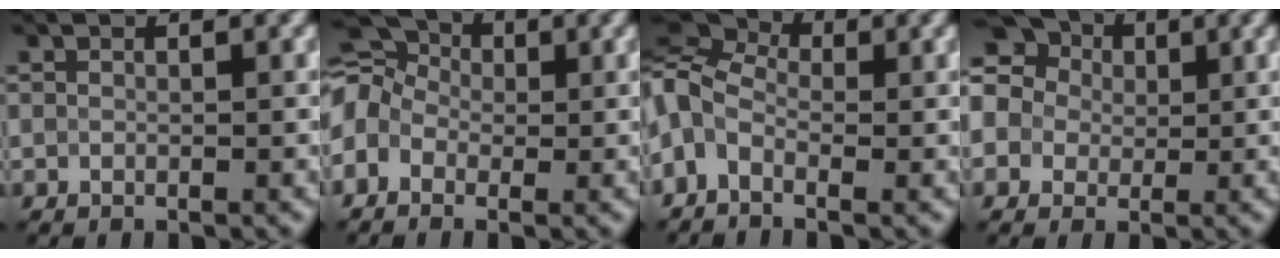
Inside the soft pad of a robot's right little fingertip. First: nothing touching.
{"total": 6.7, "force": [0.1, 5.2, 4.2], "torque": [-0.093, 0.038, -0.026]}
{"total": 7.2, "force": [-0.4, 4.6, 5.5], "torque": [-0.126, 0.026, -0.021]}
{"total": 11.0, "force": [2.7, 9.7, 4.5], "torque": [-0.115, 0.049, 0.018]}